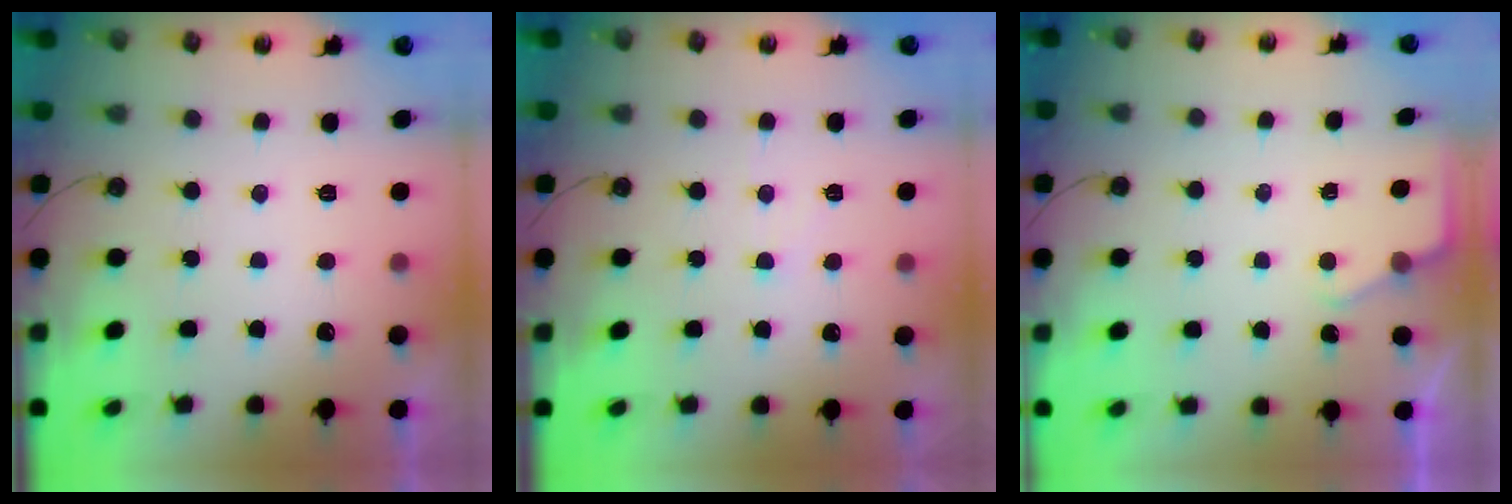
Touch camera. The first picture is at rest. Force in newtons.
{"total": 2.8, "press": 2.7, "slide": 0.4}
{"total": 3.0, "press": 2.9, "slide": 0.5}